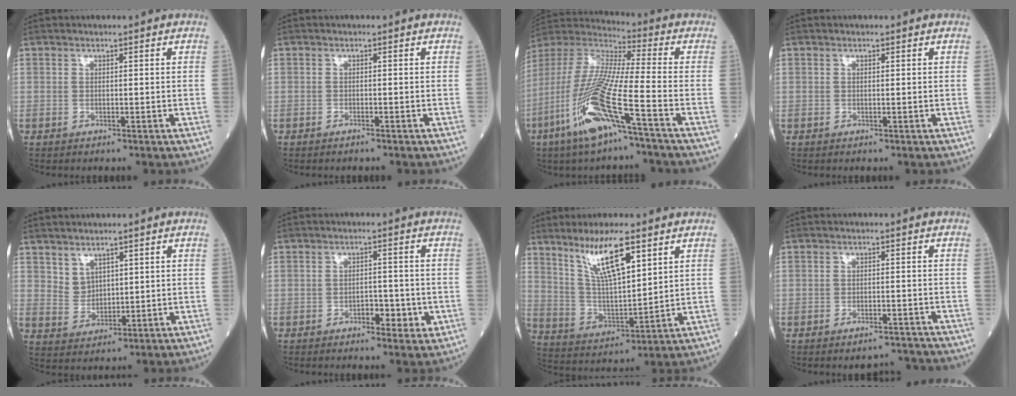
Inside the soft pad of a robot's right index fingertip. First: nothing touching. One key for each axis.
{"total": 0.6, "fx": -0.6, "fy": 0.0, "fz": 0.2, "tx": -0.010, "ty": 0.000, "tz": -0.009}
{"total": 17.5, "fx": -7.8, "fy": 1.1, "fz": 15.6, "tx": -0.345, "ty": -0.025, "tz": -0.155}
{"total": 0.0}
{"total": 3.3, "fx": 2.1, "fy": 2.2, "fz": 1.2, "tx": -0.027, "ty": 0.003, "tz": 0.052}
{"total": 3.8, "fx": -1.5, "fy": 1.7, "fz": 3.1, "tx": -0.038, "ty": 0.006, "tz": -0.017}
{"total": 11.0, "fx": 6.6, "fy": 1.9, "fz": 8.5, "tx": -0.164, "ty": 0.000, "tz": 0.132}
{"total": 2.9, "fx": -2.8, "fy": 0.3, "fz": 0.3, "tx": 0.004, "ty": -0.006, "tz": -0.038}